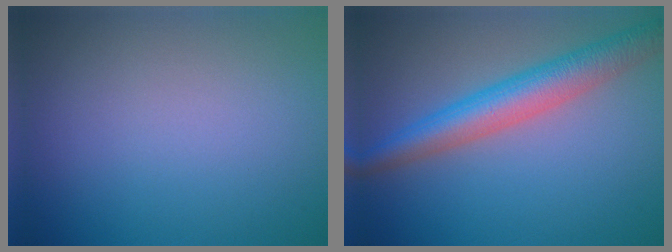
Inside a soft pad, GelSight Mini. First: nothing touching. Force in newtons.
{"total": 5.3, "press": 5.3, "slide": 0.2}